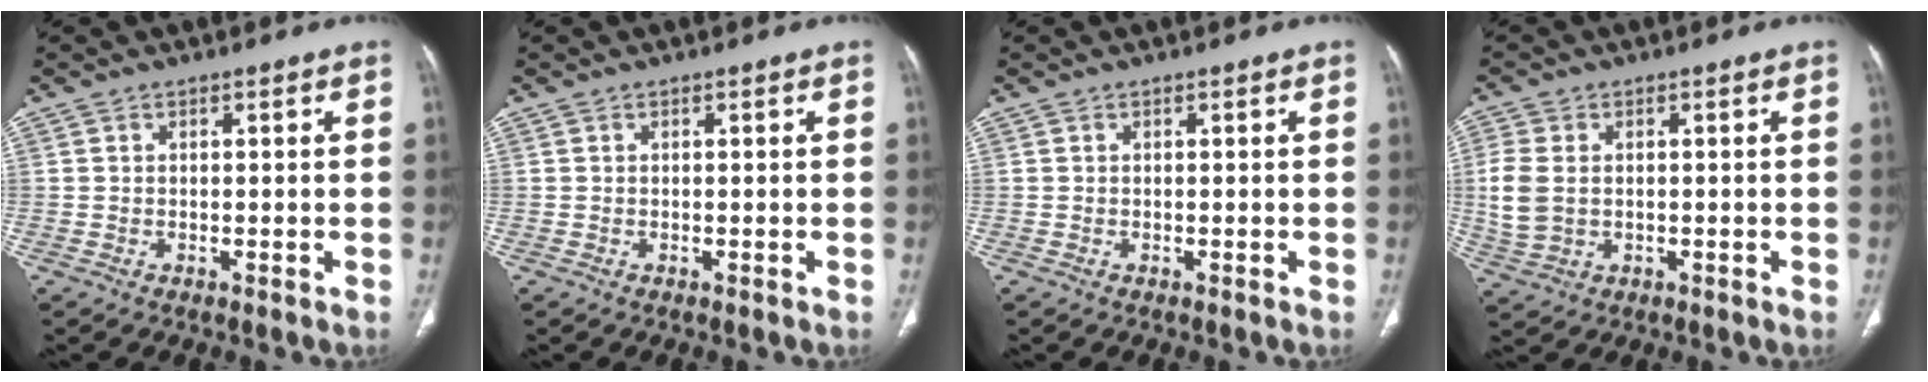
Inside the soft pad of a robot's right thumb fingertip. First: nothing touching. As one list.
[{"total": 0.0}, {"total": 0.0}, {"total": 6.9, "force": [0.2, 5.0, 4.8], "torque": [-0.120, -0.002, 0.010]}]